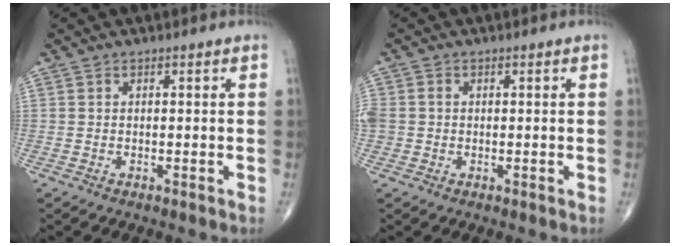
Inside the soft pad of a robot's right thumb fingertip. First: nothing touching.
{"total": 3.2, "force": [-0.1, 2.8, 1.4], "torque": [-0.034, 0.008, 0.002]}